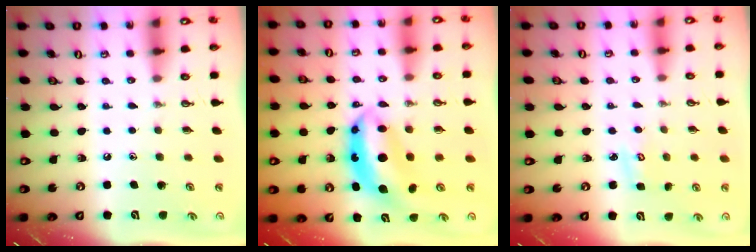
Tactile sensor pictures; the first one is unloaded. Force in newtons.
{"total": 9.2, "press": 9.1, "slide": 0.7}
{"total": 2.5, "press": 2.5, "slide": 0.3}